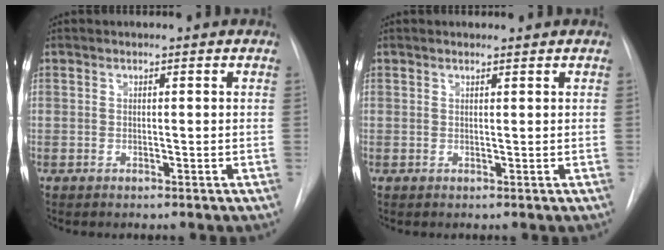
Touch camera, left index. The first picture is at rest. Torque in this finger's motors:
{"motor_torque": [0.18, -0.11, -0.01, 0.01]}